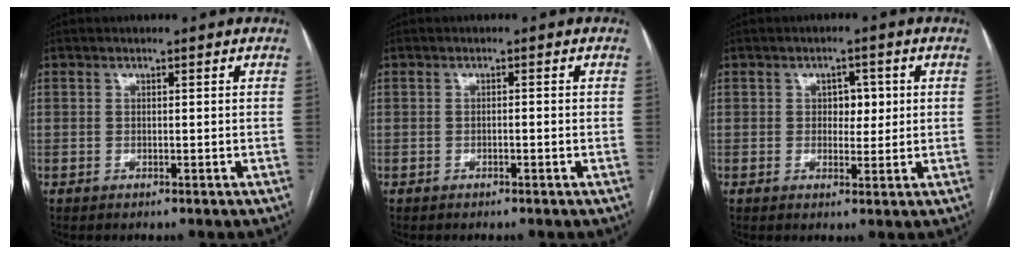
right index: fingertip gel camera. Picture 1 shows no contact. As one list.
[{"total": 0.7, "force": [-0.3, 0.1, 0.6], "torque": [-0.011, 0.002, -0.003]}, {"total": 3.3, "force": [0.6, 2.0, 2.5], "torque": [-0.027, 0.004, 0.009]}]